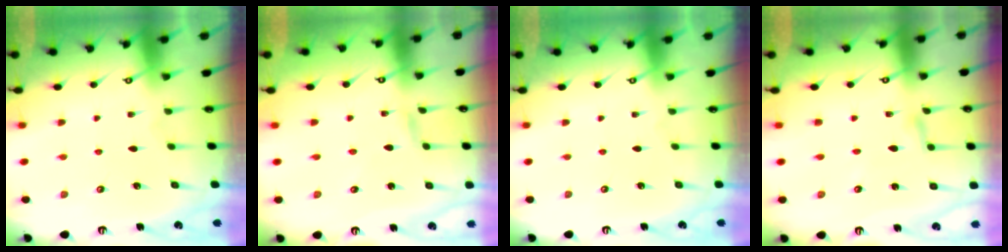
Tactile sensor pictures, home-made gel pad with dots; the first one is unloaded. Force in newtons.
{"total": 2.3, "press": 2.3, "slide": 0.2}
{"total": 0.0}
{"total": 3.0, "press": 3.0, "slide": 0.3}